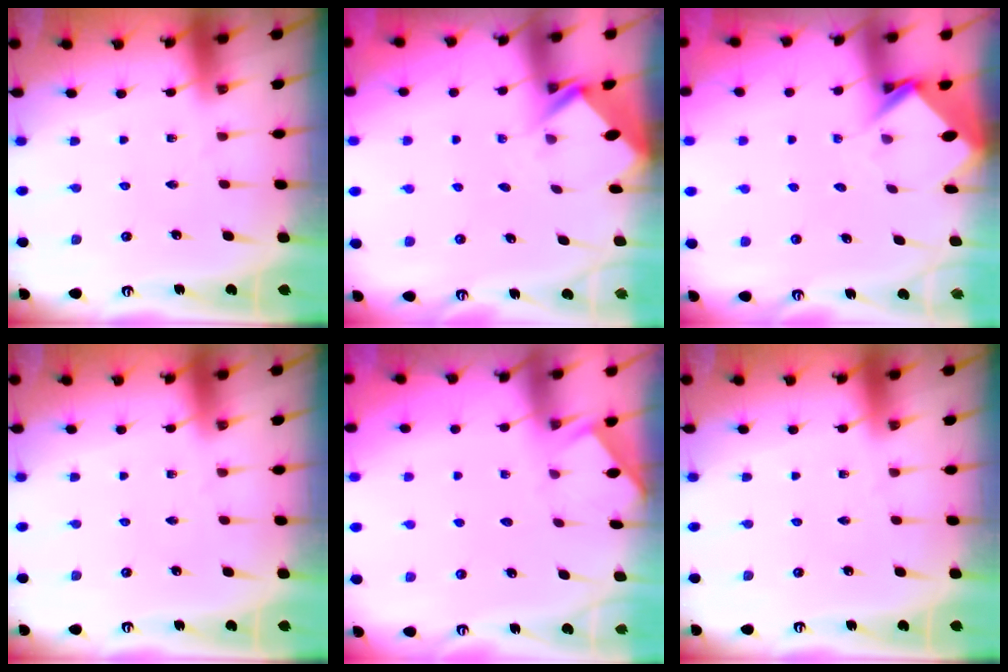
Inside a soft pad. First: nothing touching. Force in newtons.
{"total": 2.9, "press": 2.9, "slide": 0.2}
{"total": 3.8, "press": 3.8, "slide": 0.2}
{"total": 0.0}
{"total": 1.2, "press": 1.2, "slide": 0.2}
{"total": 0.0}